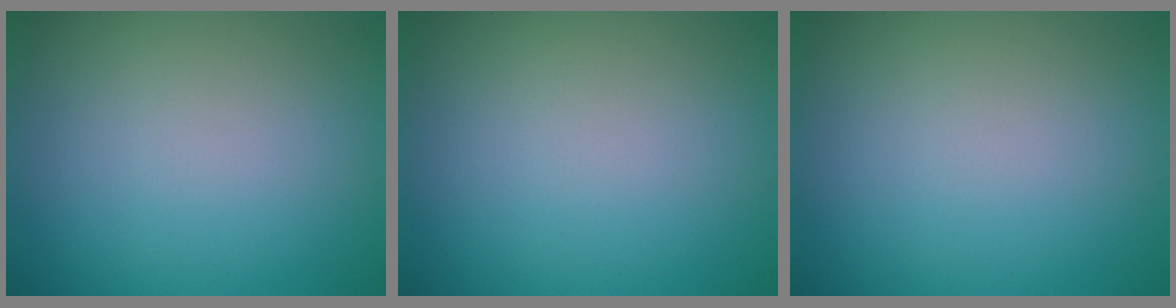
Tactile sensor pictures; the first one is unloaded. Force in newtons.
{"total": 0.0}
{"total": 0.0}